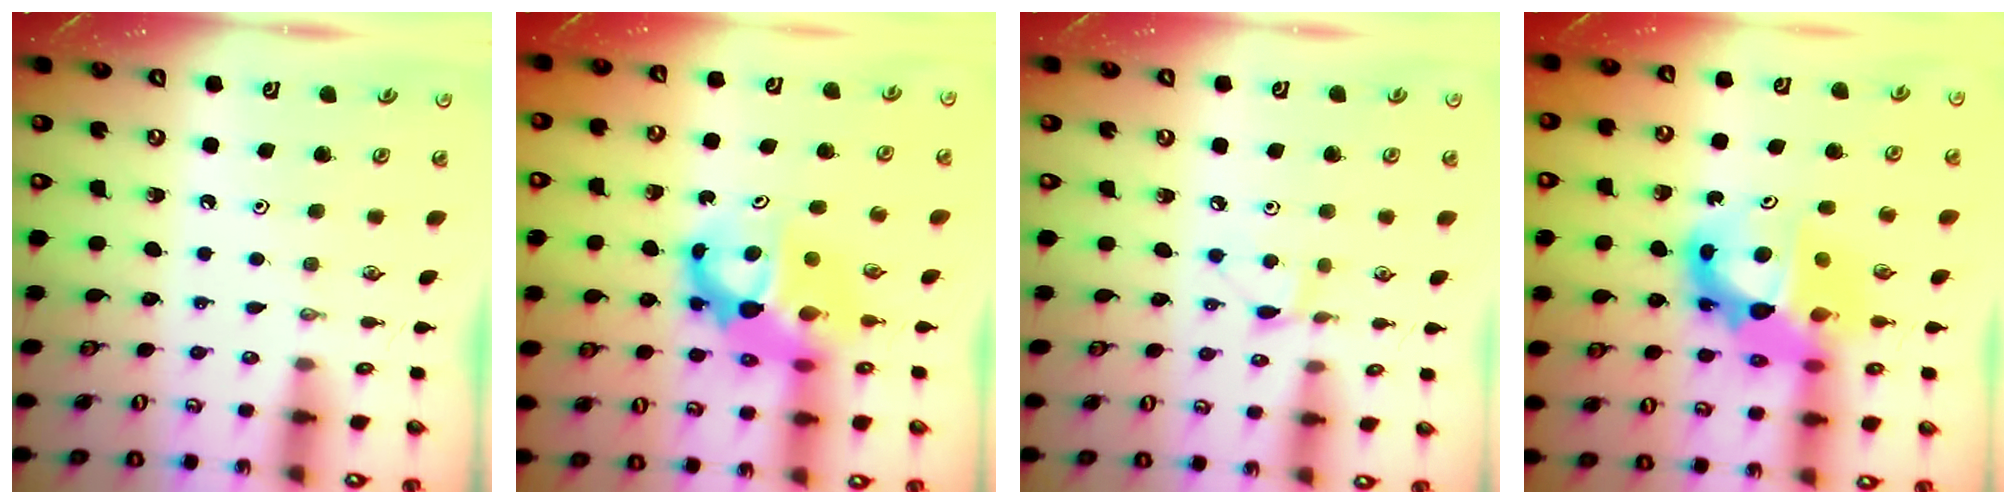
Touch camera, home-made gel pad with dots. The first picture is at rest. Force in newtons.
{"total": 8.6, "press": 8.6, "slide": 0.7}
{"total": 4.1, "press": 4.1, "slide": 0.5}
{"total": 14.0, "press": 13.9, "slide": 1.0}